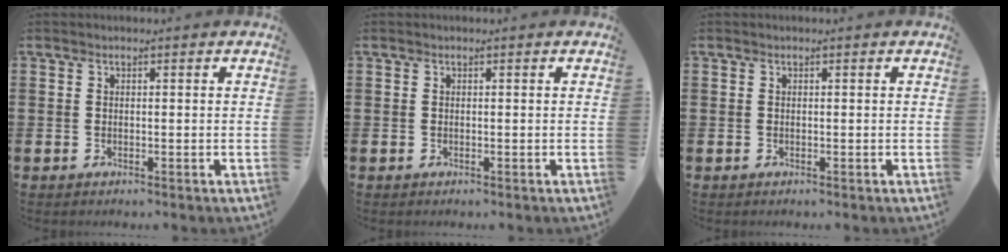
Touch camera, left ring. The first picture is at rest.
{"total": 0.0}
{"total": 0.0}